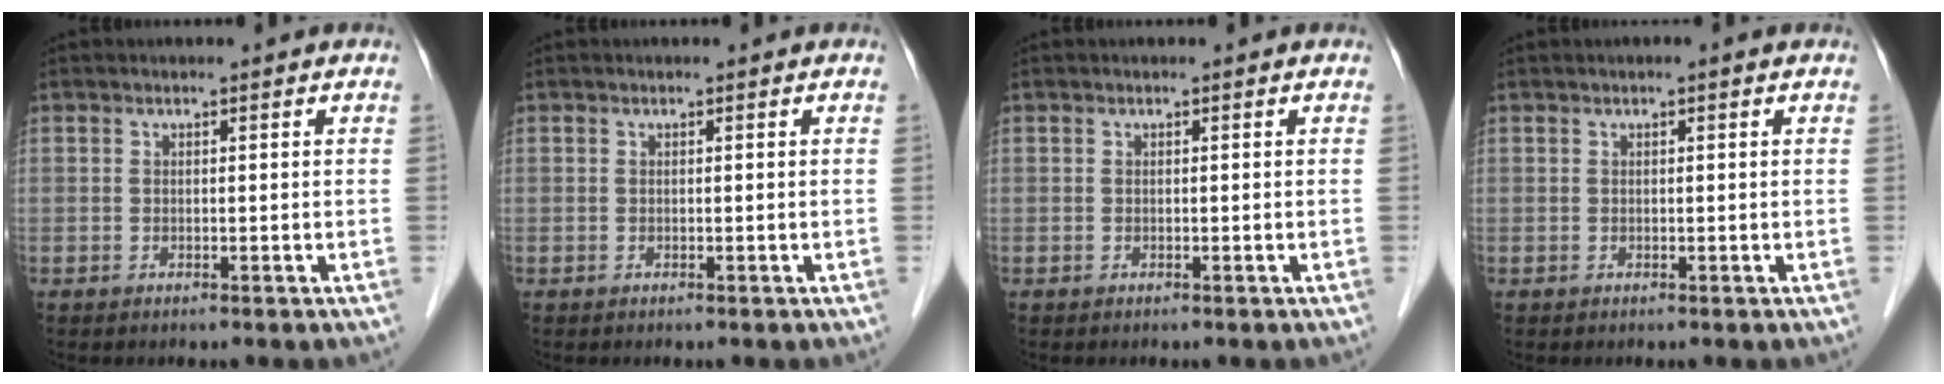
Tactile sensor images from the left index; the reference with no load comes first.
{"total": 0.0}
{"total": 0.0}
{"total": 0.5, "force": [0.2, 0.0, 0.5], "torque": [-0.010, 0.003, 0.003]}